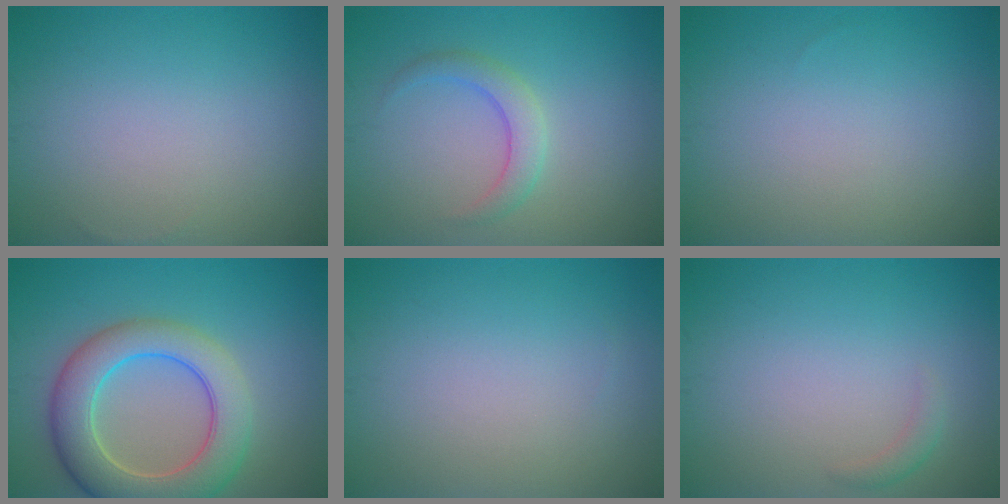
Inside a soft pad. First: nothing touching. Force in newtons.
{"total": 2.4, "press": 2.4, "slide": 0.0}
{"total": 0.0}
{"total": 7.9, "press": 7.8, "slide": 0.5}
{"total": 0.0}
{"total": 1.0, "press": 1.0, "slide": 0.1}